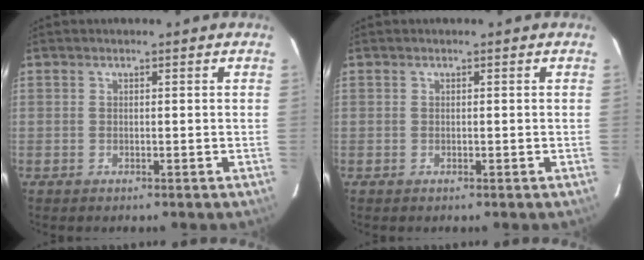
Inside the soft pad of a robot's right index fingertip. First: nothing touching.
{"total": 0.0}